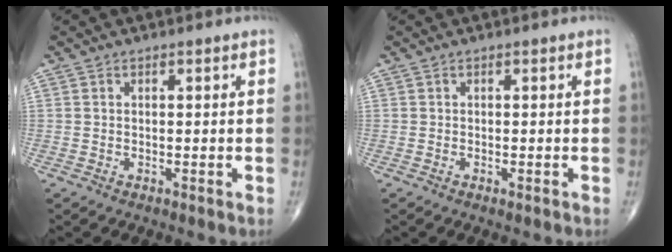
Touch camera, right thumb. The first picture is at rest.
{"total": 0.5, "force": [-0.3, 0.2, 0.4], "torque": [-0.006, -0.001, -0.005]}